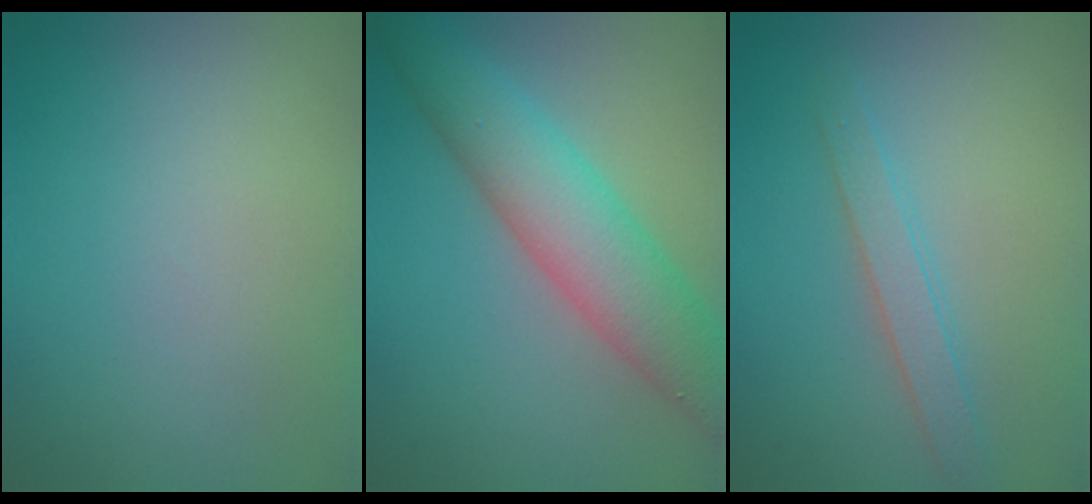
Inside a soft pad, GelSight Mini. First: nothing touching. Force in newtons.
{"total": 7.0, "press": 7.0, "slide": 0.2}
{"total": 2.0, "press": 2.0, "slide": 0.2}